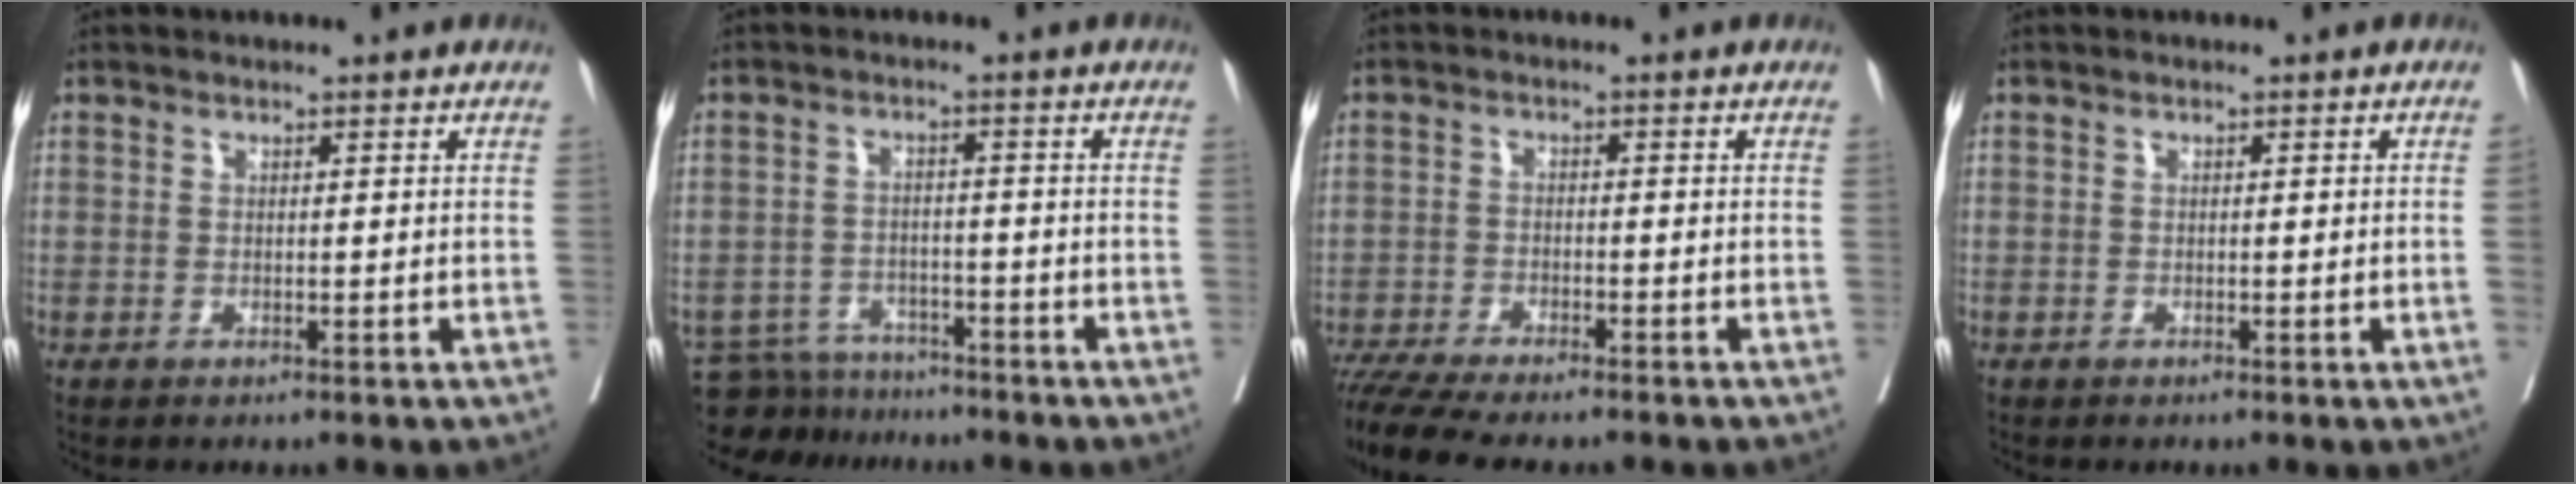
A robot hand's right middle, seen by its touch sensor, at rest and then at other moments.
{"total": 7.0, "force": [-6.6, 2.2, -0.3], "torque": [0.004, 0.006, -0.108]}
{"total": 10.9, "force": [-9.6, 1.2, 5.1], "torque": [-0.074, -0.013, -0.149]}
{"total": 0.8, "force": [-0.1, -0.2, 0.8], "torque": [-0.007, 0.001, 0.001]}